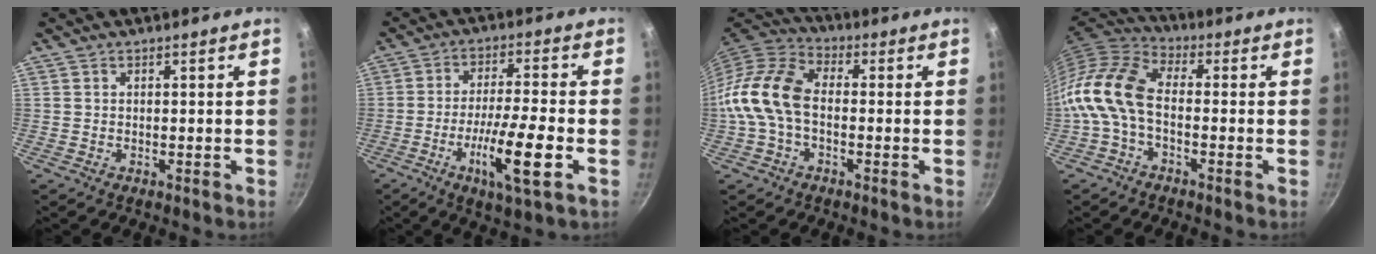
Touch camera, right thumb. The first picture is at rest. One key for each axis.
{"total": 12.2, "fx": -4.1, "fy": 1.8, "fz": 11.4, "tx": -0.204, "ty": 0.013, "tz": -0.075}
{"total": 13.3, "fx": -1.5, "fy": 8.5, "fz": 10.2, "tx": -0.192, "ty": 0.039, "tz": -0.050}
{"total": 11.8, "fx": -2.7, "fy": 7.0, "fz": 9.2, "tx": -0.183, "ty": 0.039, "tz": -0.072}